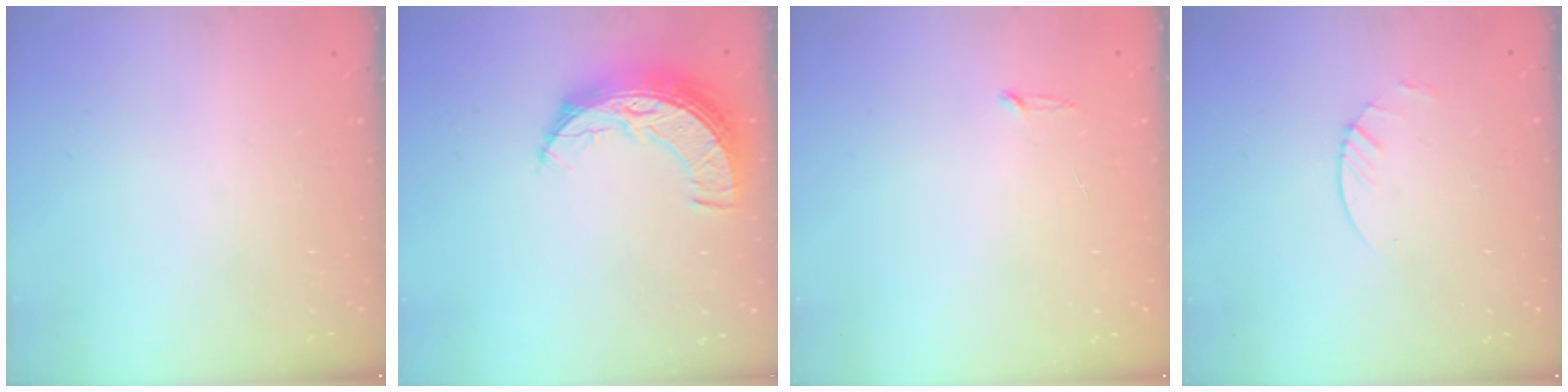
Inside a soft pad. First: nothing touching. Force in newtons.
{"total": 9.9, "press": 9.9, "slide": 0.7}
{"total": 2.5, "press": 2.5, "slide": 0.2}
{"total": 3.0, "press": 3.0, "slide": 0.3}